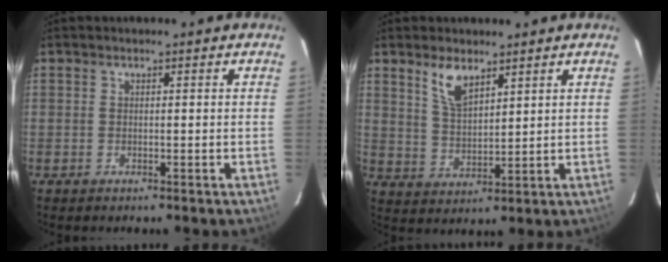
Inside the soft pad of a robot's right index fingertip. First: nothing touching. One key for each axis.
{"total": 6.3, "fx": 4.2, "fy": 2.6, "fz": 3.9, "tx": -0.073, "ty": 0.002, "tz": 0.086}